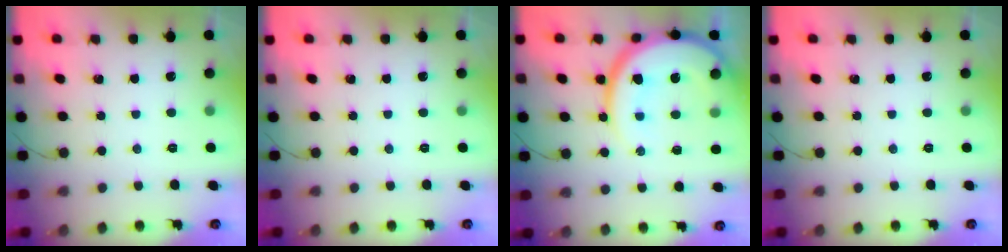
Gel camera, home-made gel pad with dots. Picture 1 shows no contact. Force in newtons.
{"total": 0.0}
{"total": 19.1, "press": 19.0, "slide": 1.9}
{"total": 0.0}